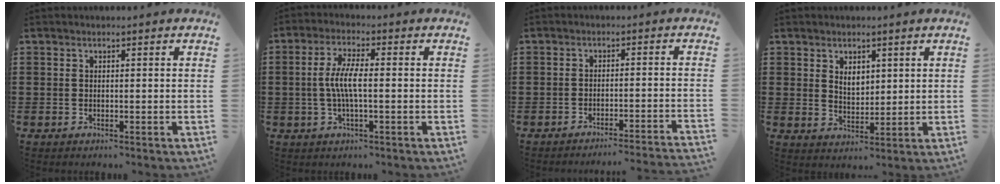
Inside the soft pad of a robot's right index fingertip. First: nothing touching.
{"total": 5.3, "force": [-0.8, 1.1, 5.1], "torque": [-0.112, -0.005, -0.024]}
{"total": 2.8, "force": [-2.7, -0.6, 0.6], "torque": [-0.013, -0.004, -0.056]}
{"total": 2.8, "force": [1.8, 1.8, 1.1], "torque": [-0.020, 0.004, 0.032]}